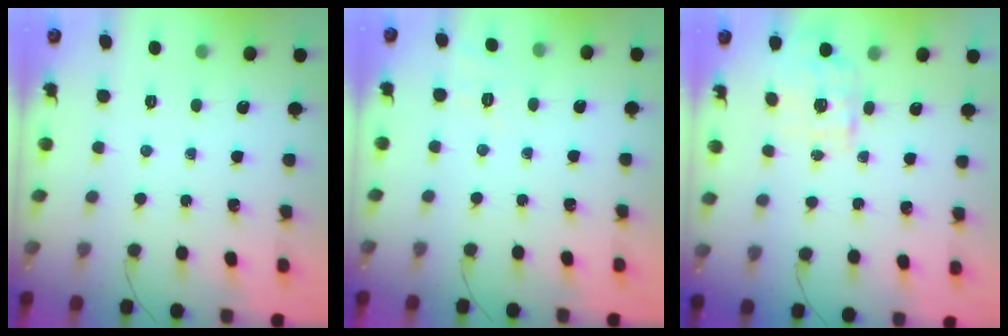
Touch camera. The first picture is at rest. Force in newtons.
{"total": 2.3, "press": 0.9, "slide": 2.1}
{"total": 1.9, "press": 1.8, "slide": 0.5}